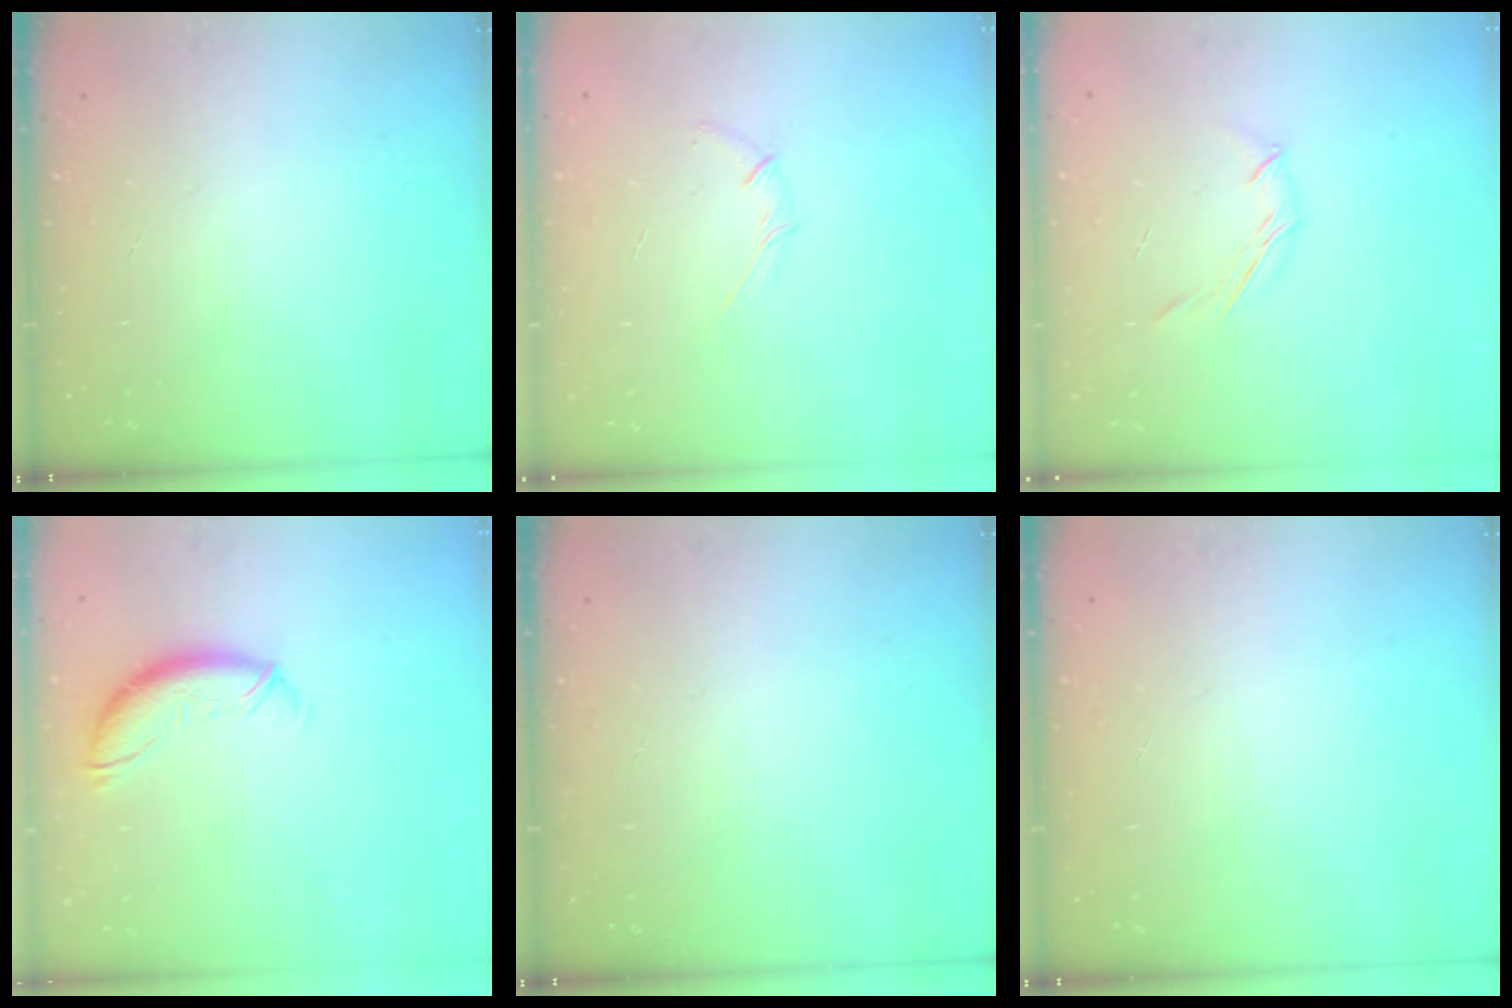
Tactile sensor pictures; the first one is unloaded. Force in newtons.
{"total": 3.7, "press": 3.6, "slide": 0.9}
{"total": 4.4, "press": 4.3, "slide": 0.8}
{"total": 10.5, "press": 10.5, "slide": 0.7}
{"total": 0.0}
{"total": 0.0}